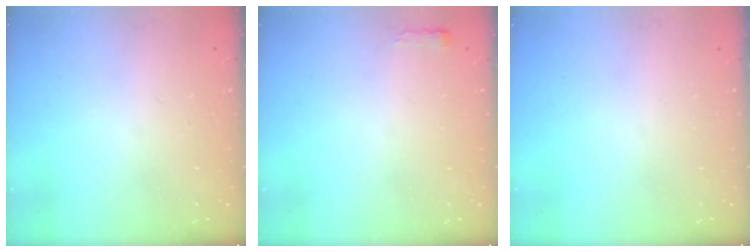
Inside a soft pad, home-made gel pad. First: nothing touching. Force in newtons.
{"total": 2.4, "press": 2.4, "slide": 0.4}
{"total": 0.0}